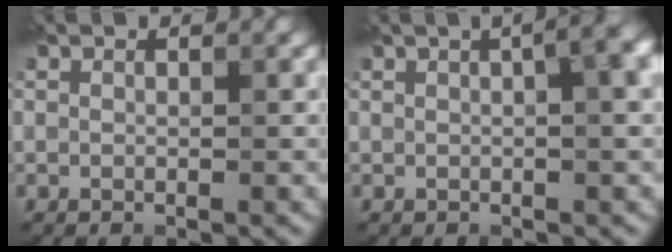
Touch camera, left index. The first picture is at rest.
{"total": 5.8, "force": [1.4, 2.1, 5.3], "torque": [-0.039, 0.025, 0.011]}